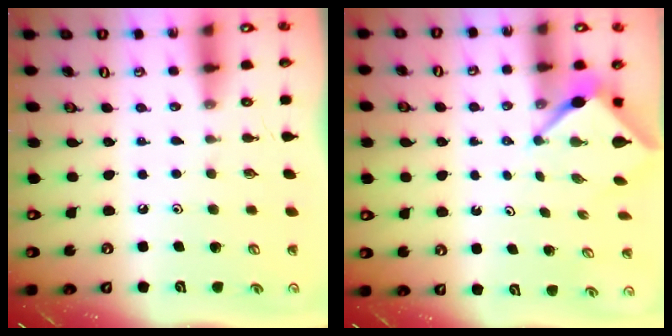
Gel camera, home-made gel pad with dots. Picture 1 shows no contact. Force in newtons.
{"total": 3.1, "press": 3.1, "slide": 0.2}